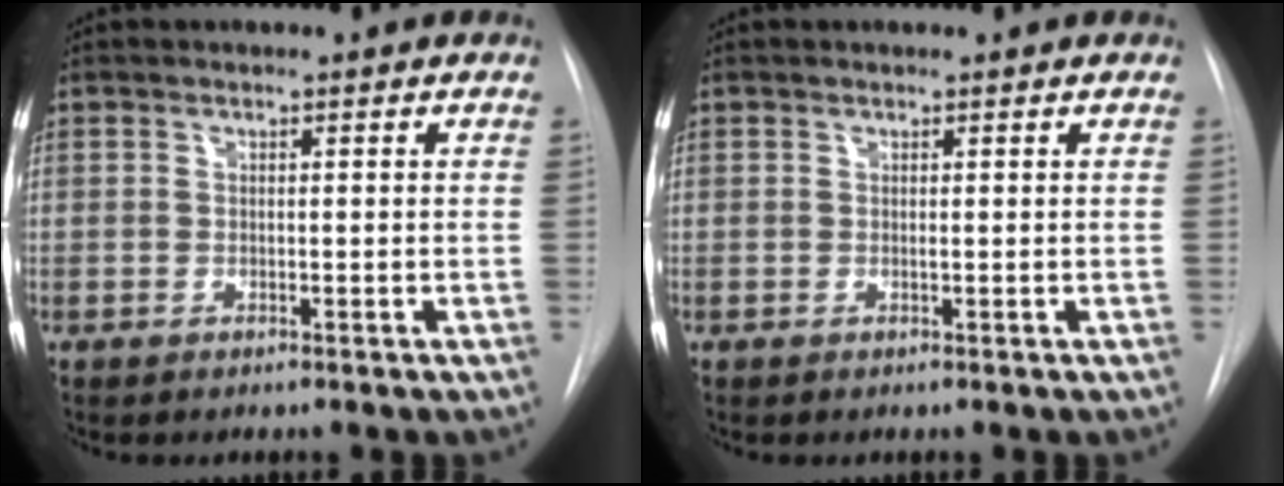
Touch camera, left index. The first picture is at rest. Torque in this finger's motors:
{"motor_torque": [0.21, -0.31, -0.02, 0.00]}